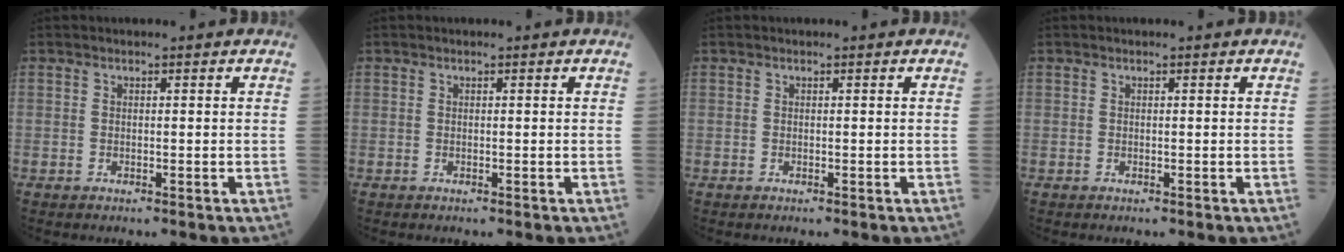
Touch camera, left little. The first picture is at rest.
{"total": 0.0}
{"total": 0.0}
{"total": 0.0}